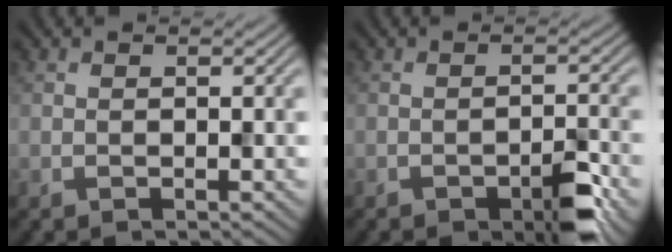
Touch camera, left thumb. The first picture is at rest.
{"total": 4.4, "force": [-2.6, 1.3, 3.2], "torque": [-0.048, 0.002, -0.039]}